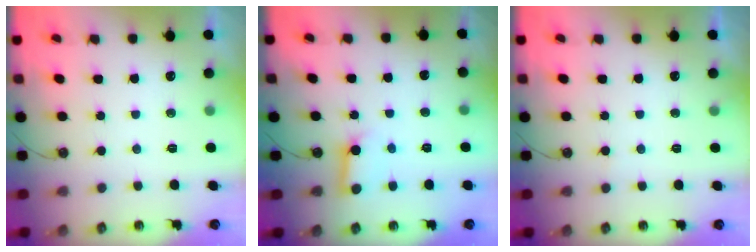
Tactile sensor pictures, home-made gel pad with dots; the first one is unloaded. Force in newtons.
{"total": 7.4, "press": 7.3, "slide": 0.9}
{"total": 4.0, "press": 4.0, "slide": 0.3}